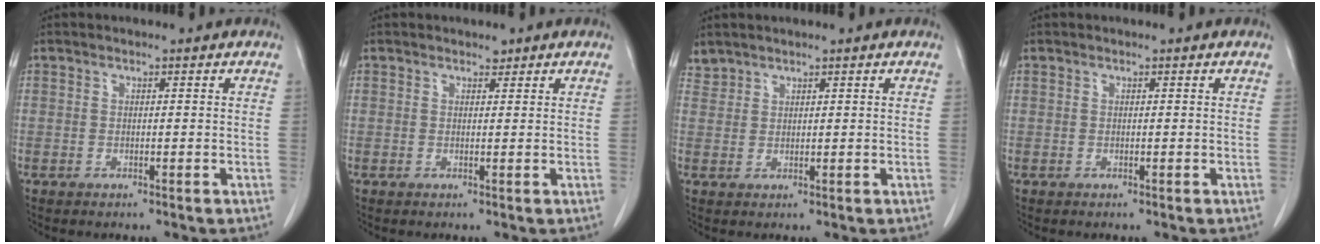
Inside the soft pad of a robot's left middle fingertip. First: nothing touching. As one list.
[{"total": 0.6, "force": [0.5, 0.3, 0.1], "torque": [-0.004, -0.001, 0.005]}, {"total": 1.6, "force": [1.5, 0.4, -0.3], "torque": [0.004, 0.010, 0.034]}, {"total": 0.0}]